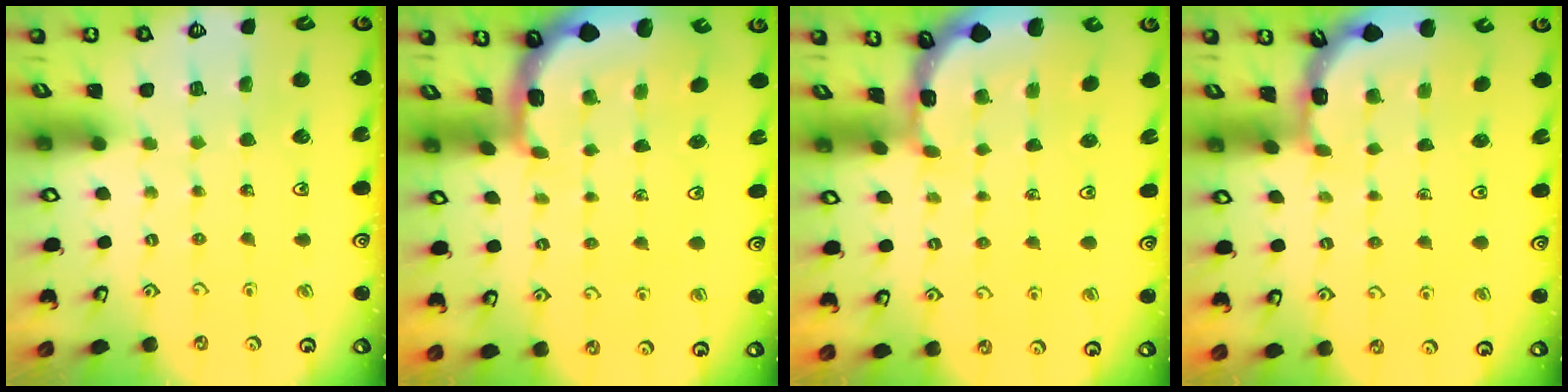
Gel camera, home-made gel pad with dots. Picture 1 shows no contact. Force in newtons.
{"total": 2.3, "press": 2.2, "slide": 0.7}
{"total": 2.7, "press": 2.7, "slide": 0.3}
{"total": 2.2, "press": 2.2, "slide": 0.4}